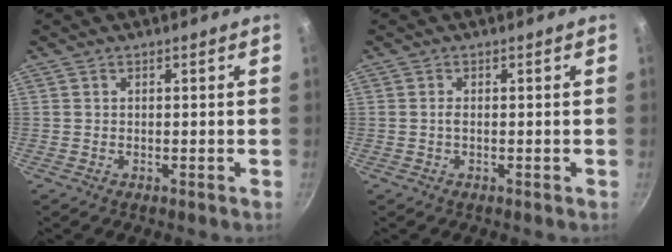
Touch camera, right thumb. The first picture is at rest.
{"total": 0.8, "force": [-0.1, 0.3, 0.7], "torque": [-0.015, 0.002, -0.004]}